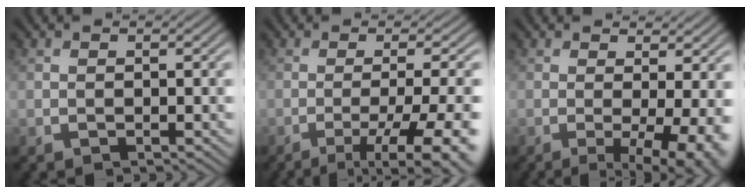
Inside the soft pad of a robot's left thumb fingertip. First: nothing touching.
{"total": 10.0, "force": [-4.6, 2.2, 8.7], "torque": [-0.133, -0.006, -0.060]}
{"total": 8.8, "force": [-1.3, 2.6, 8.3], "torque": [-0.101, -0.004, -0.008]}